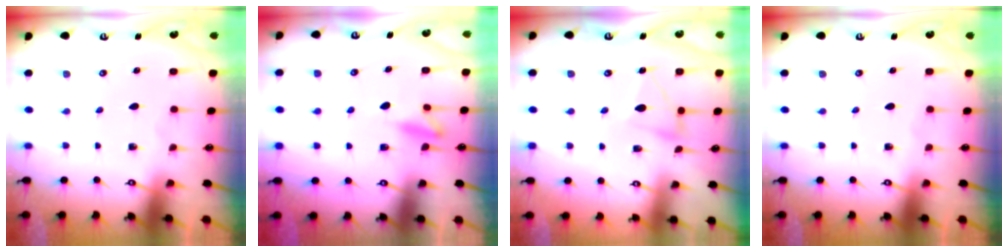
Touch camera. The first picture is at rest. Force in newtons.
{"total": 7.6, "press": 7.5, "slide": 1.2}
{"total": 7.1, "press": 7.1, "slide": 0.6}
{"total": 0.0}